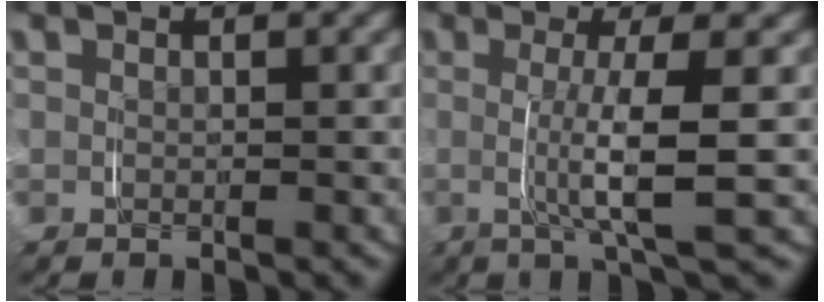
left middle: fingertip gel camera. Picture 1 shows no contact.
{"total": 4.7, "force": [0.1, 0.0, 4.7], "torque": [-0.083, -0.010, 0.003]}